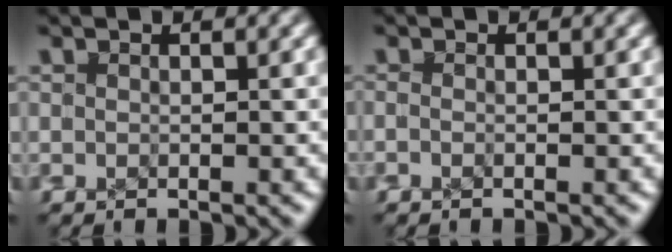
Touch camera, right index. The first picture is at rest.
{"total": 0.6, "force": [-0.2, 0.1, 0.5], "torque": [-0.006, -0.001, -0.002]}